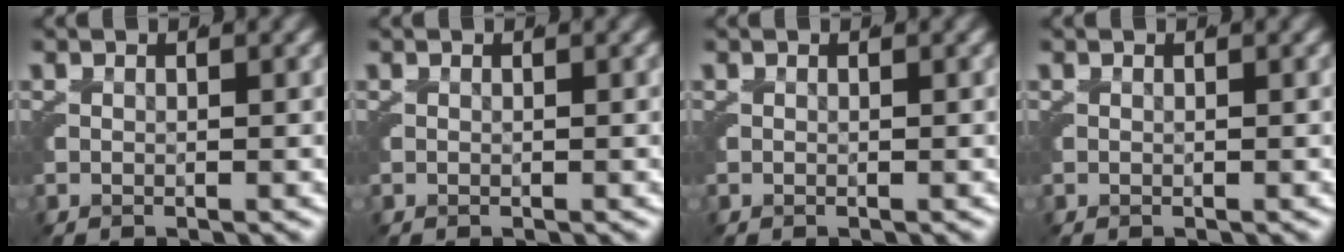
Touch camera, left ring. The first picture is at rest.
{"total": 0.0}
{"total": 0.0}
{"total": 0.0}